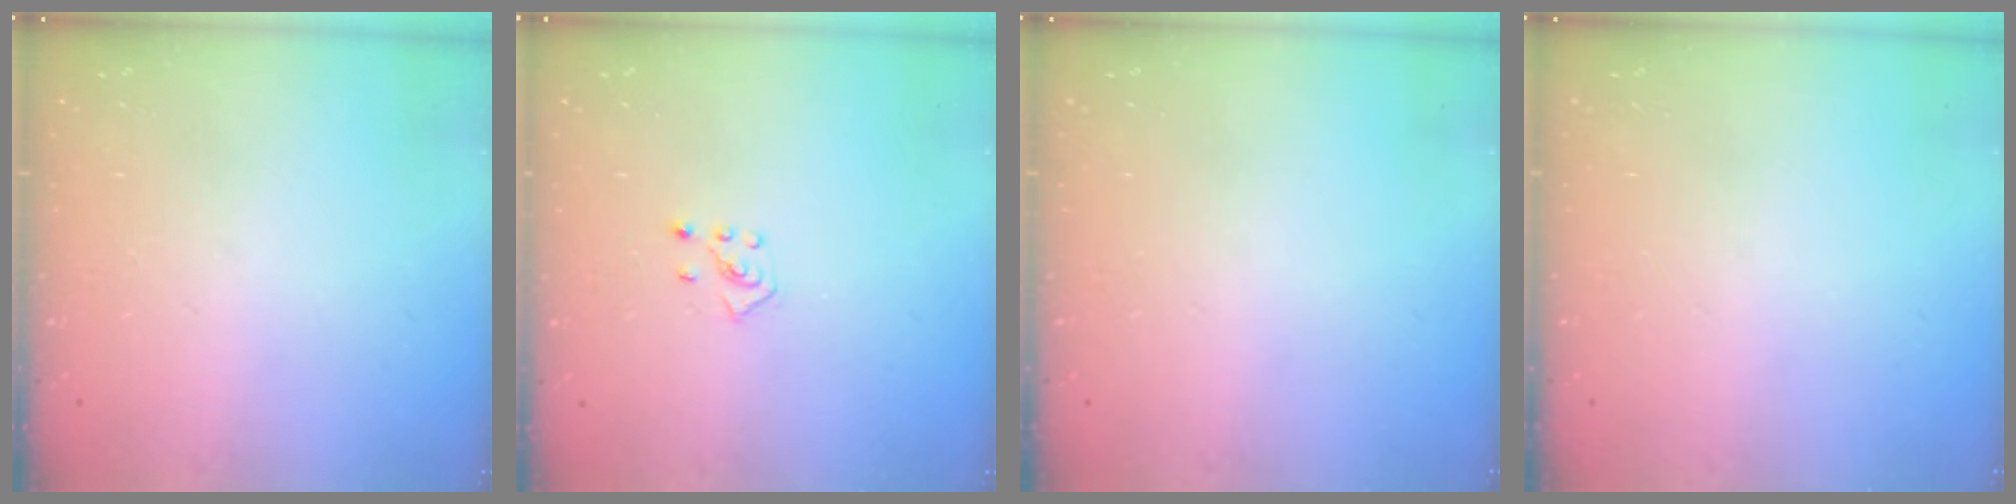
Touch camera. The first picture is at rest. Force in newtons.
{"total": 4.2, "press": 4.1, "slide": 0.7}
{"total": 0.0}
{"total": 0.0}